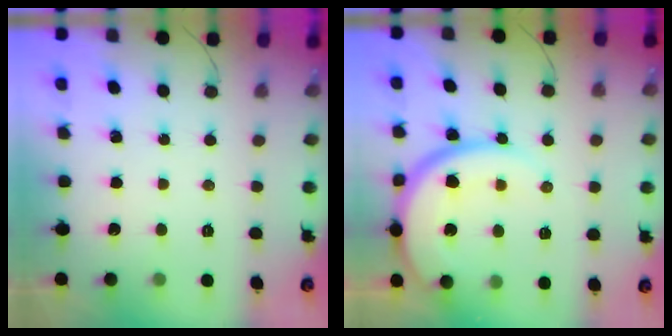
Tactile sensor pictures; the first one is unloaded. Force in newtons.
{"total": 15.6, "press": 15.5, "slide": 2.0}